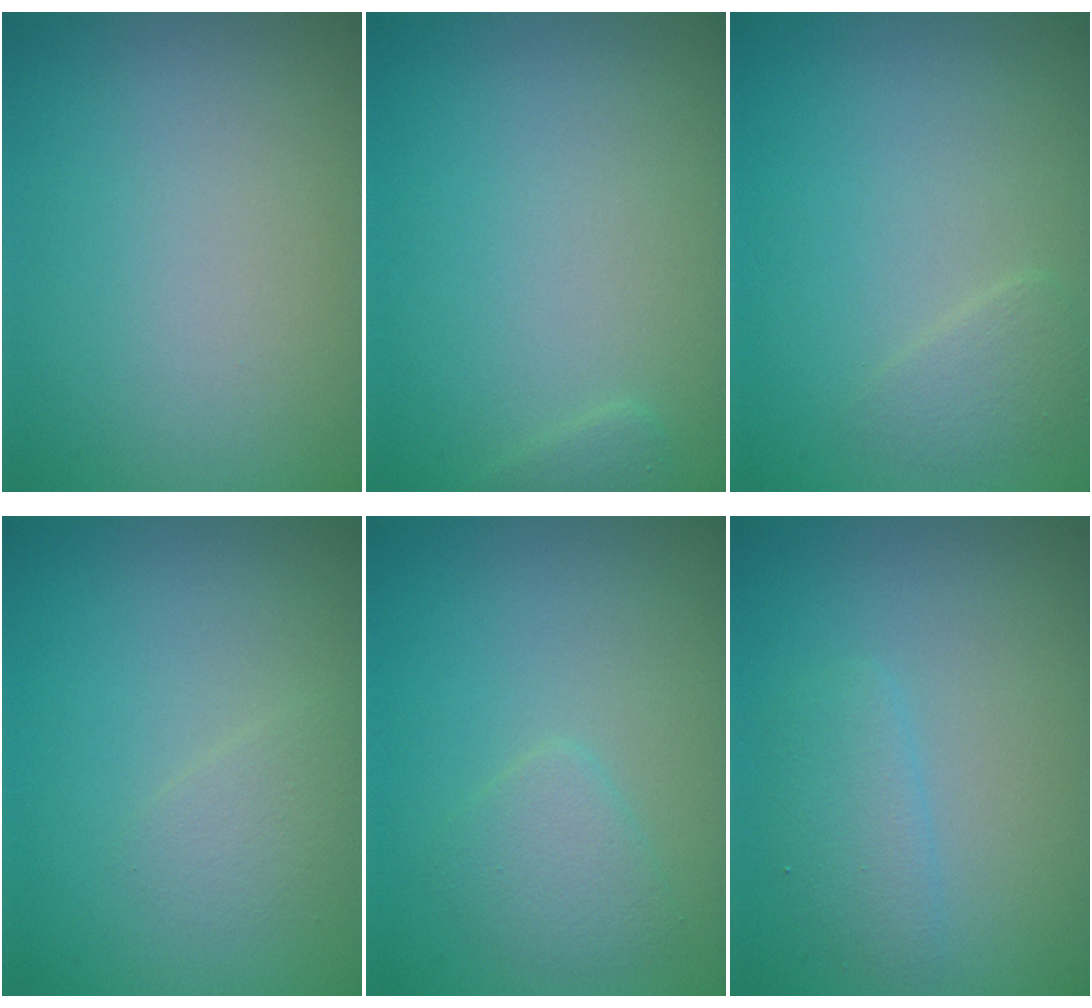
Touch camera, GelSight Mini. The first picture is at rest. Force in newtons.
{"total": 0.6, "press": 0.6, "slide": 0.1}
{"total": 1.3, "press": 1.3, "slide": 0.1}
{"total": 1.3, "press": 1.3, "slide": 0.0}
{"total": 1.9, "press": 1.9, "slide": 0.1}
{"total": 1.9, "press": 1.9, "slide": 0.1}